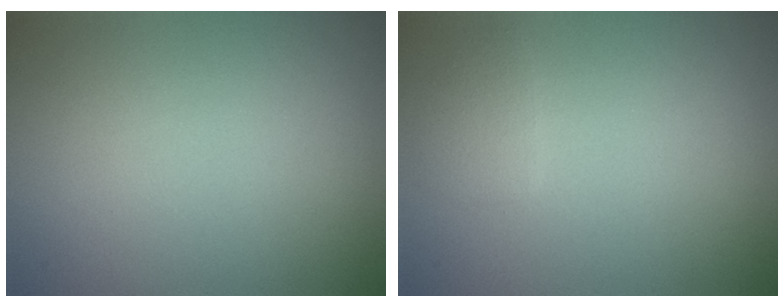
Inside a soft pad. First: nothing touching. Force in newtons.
{"total": 1.3, "press": 1.3, "slide": 0.1}